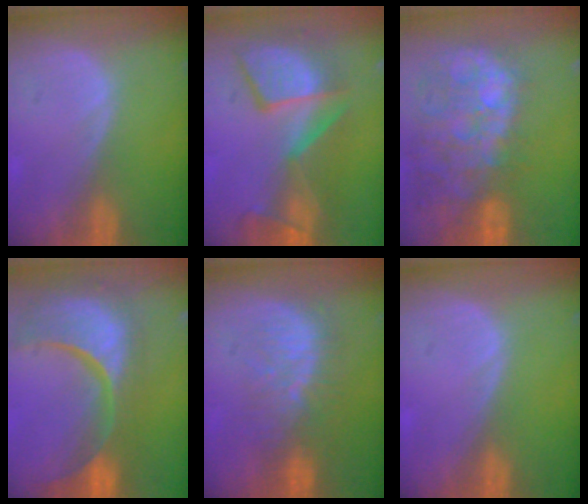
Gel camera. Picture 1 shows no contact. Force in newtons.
{"total": 10.5, "press": 9.9, "slide": 3.4}
{"total": 14.1, "press": 11.6, "slide": 8.1}
{"total": 15.4, "press": 12.1, "slide": 9.5}
{"total": 8.4, "press": 7.8, "slide": 3.0}
{"total": 0.0}